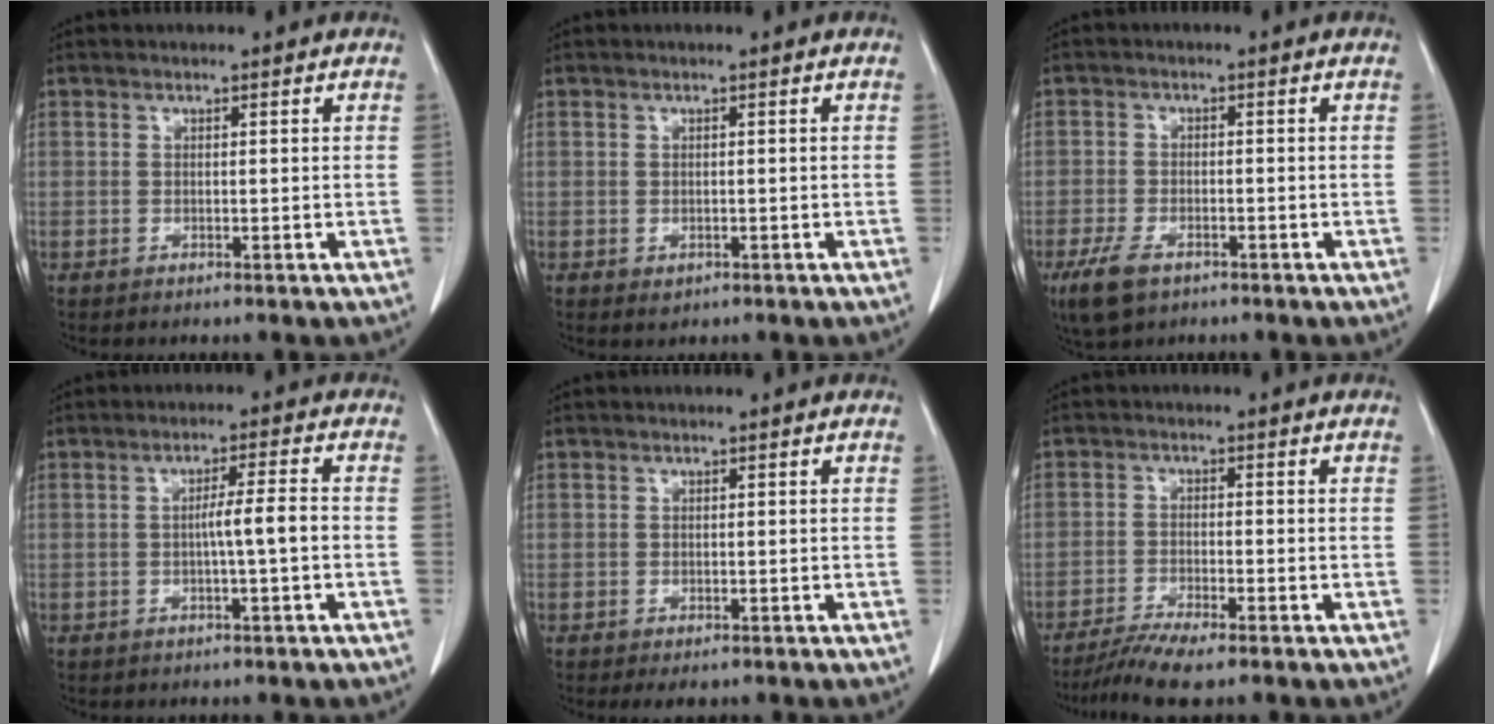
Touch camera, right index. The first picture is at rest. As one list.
[{"total": 1.0, "force": [-0.4, 0.7, 0.5], "torque": [-0.008, 0.000, 0.000]}, {"total": 5.2, "force": [-3.2, 2.6, 3.2], "torque": [-0.071, -0.006, -0.052]}, {"total": 4.0, "force": [-0.8, -0.4, 3.9], "torque": [-0.062, 0.004, -0.013]}, {"total": 1.8, "force": [-1.2, 1.1, 0.9], "torque": [-0.007, 0.001, -0.009]}, {"total": 6.0, "force": [-4.8, 0.0, 3.6], "torque": [-0.063, -0.018, -0.086]}]